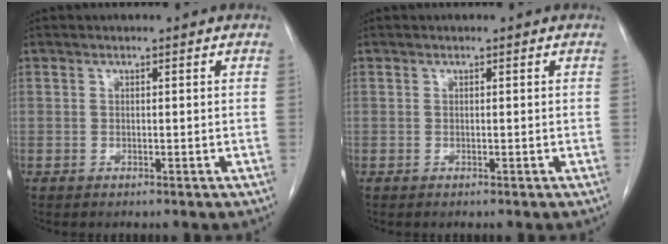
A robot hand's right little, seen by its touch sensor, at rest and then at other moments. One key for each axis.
{"total": 0.0}